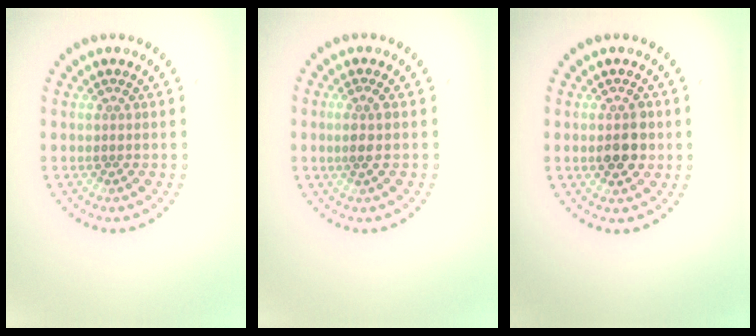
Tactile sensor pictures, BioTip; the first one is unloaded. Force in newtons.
{"total": 1.4, "press": 1.1, "slide": 0.8}
{"total": 2.9, "press": 2.9, "slide": 0.1}